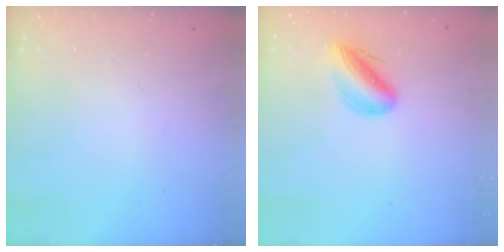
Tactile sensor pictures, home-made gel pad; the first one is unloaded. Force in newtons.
{"total": 9.0, "press": 8.7, "slide": 2.3}